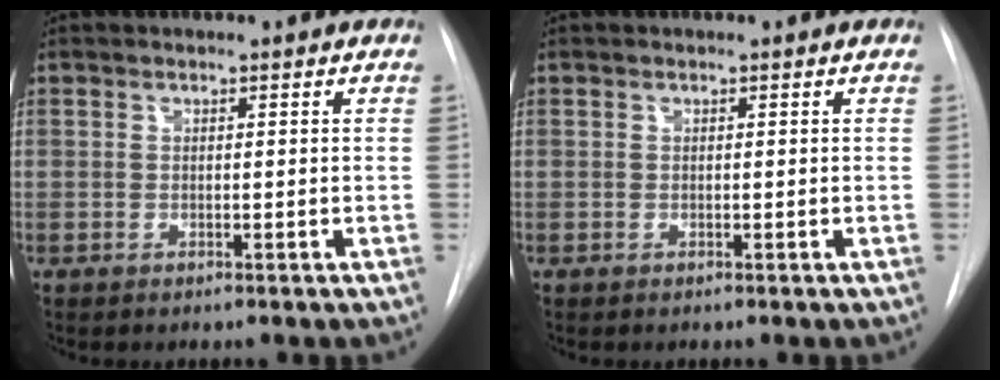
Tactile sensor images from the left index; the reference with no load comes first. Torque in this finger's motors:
{"motor_torque": [-0.18, 0.19, 0.00, 0.00]}